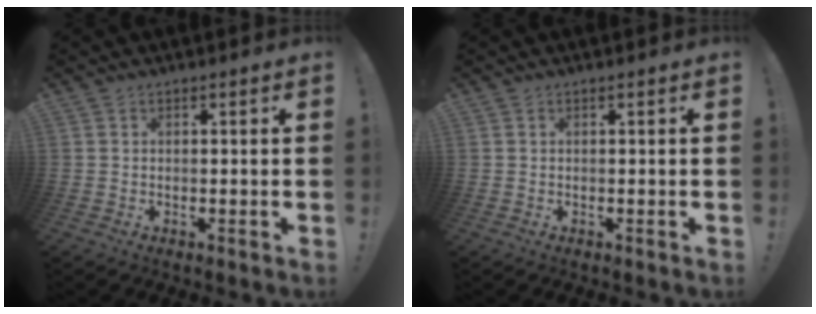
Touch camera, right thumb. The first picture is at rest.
{"total": 0.0}